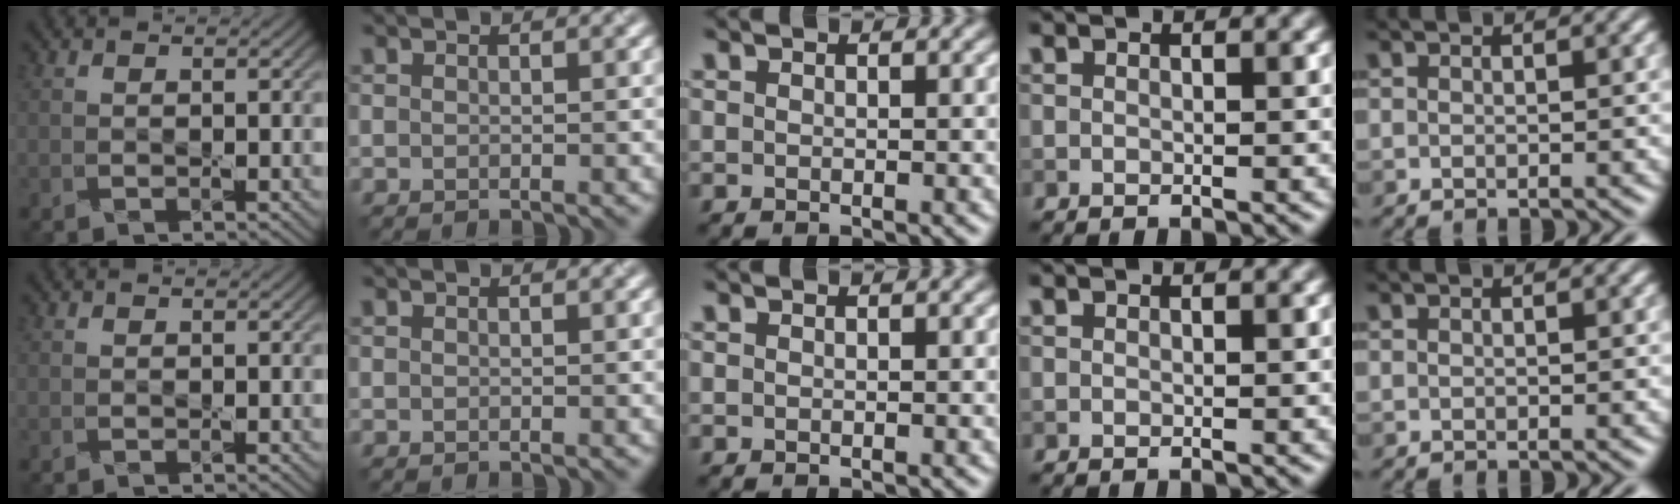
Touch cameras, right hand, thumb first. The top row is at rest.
{}